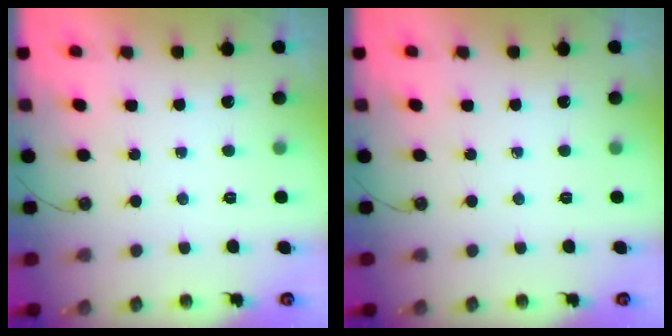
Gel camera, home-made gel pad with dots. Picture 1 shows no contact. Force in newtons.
{"total": 0.0}